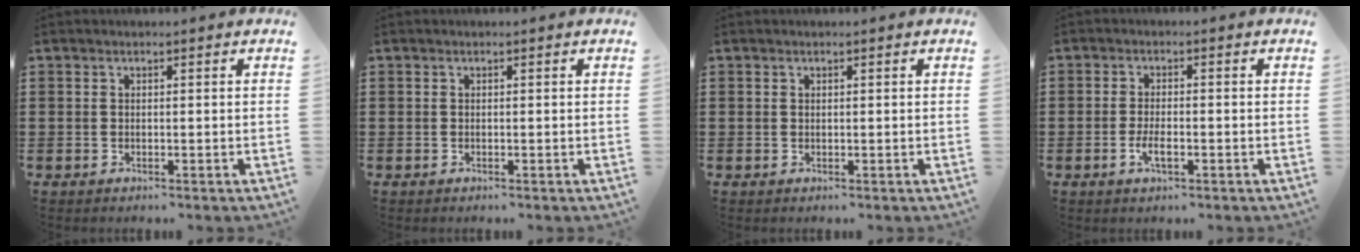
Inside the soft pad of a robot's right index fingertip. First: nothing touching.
{"total": 0.0}
{"total": 0.0}
{"total": 2.9, "force": [-1.1, 0.8, 2.5], "torque": [-0.051, -0.004, -0.021]}